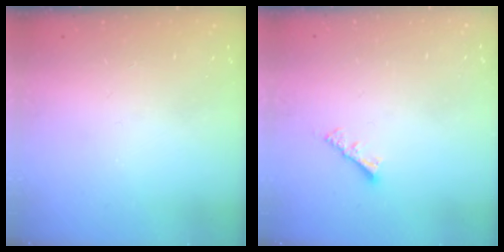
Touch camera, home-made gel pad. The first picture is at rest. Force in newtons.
{"total": 3.7, "press": 3.7, "slide": 0.5}